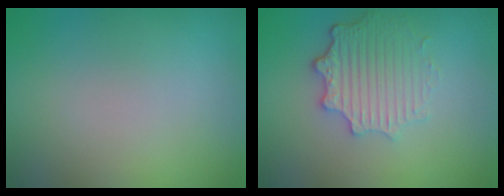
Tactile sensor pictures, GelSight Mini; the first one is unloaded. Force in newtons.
{"total": 4.5, "press": 3.6, "slide": 2.7}